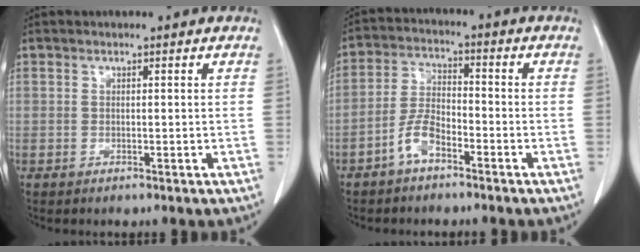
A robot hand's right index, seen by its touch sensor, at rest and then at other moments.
{"total": 5.4, "force": [-3.4, 2.2, 3.6], "torque": [-0.079, 0.012, -0.066]}